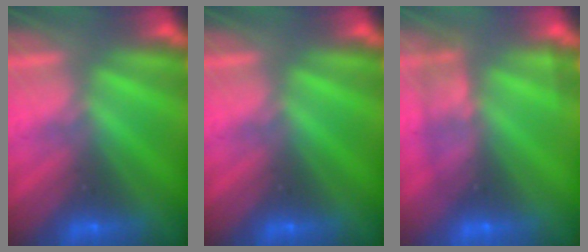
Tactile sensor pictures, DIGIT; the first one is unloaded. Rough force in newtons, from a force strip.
{"total": 0.0}
{"total": 2.4}